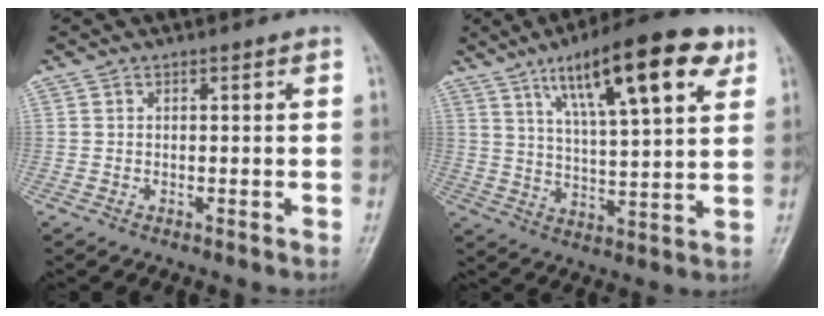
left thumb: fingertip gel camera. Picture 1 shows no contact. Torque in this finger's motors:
{"motor_torque": [0.78, 0.44, 1.60, -1.16, 0.18]}